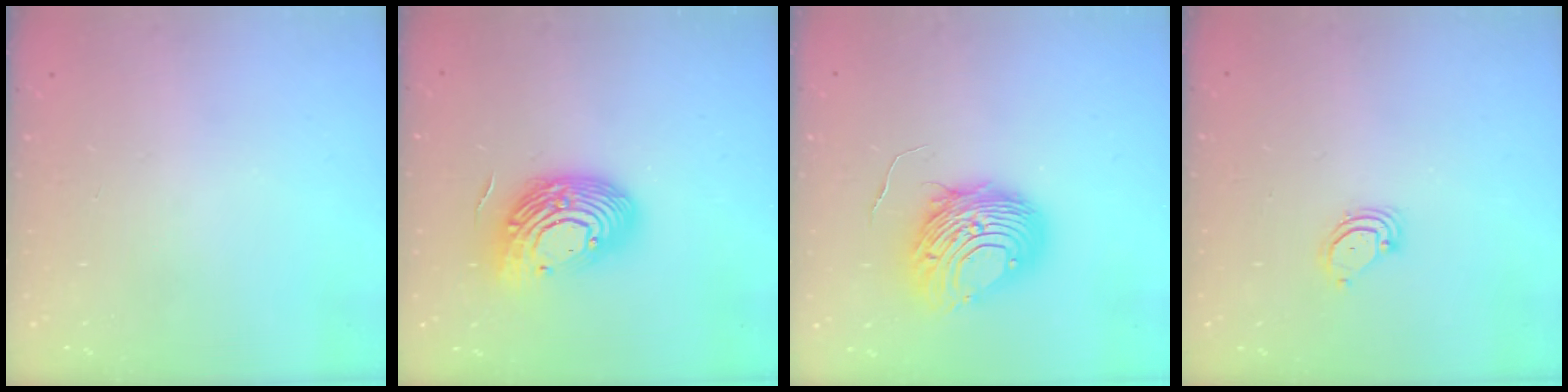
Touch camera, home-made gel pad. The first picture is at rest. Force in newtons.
{"total": 16.1, "press": 16.0, "slide": 1.3}
{"total": 11.0, "press": 11.0, "slide": 0.8}
{"total": 3.2, "press": 3.2, "slide": 0.2}